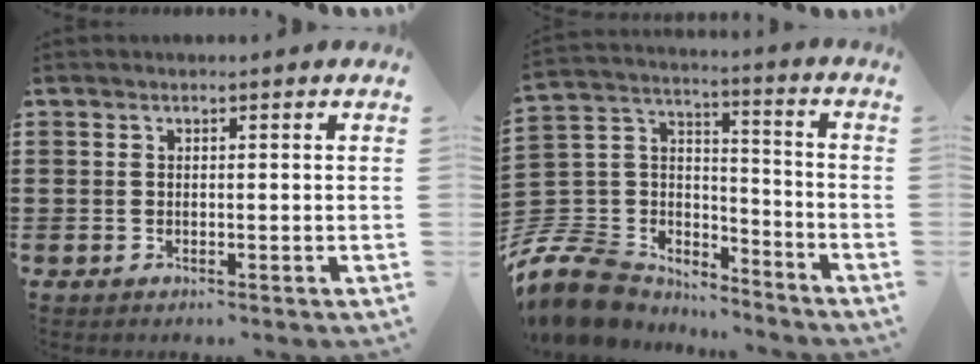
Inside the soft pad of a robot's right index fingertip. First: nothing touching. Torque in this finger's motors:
{"motor_torque": [-2.14, 0.00, -1.05, -0.21]}